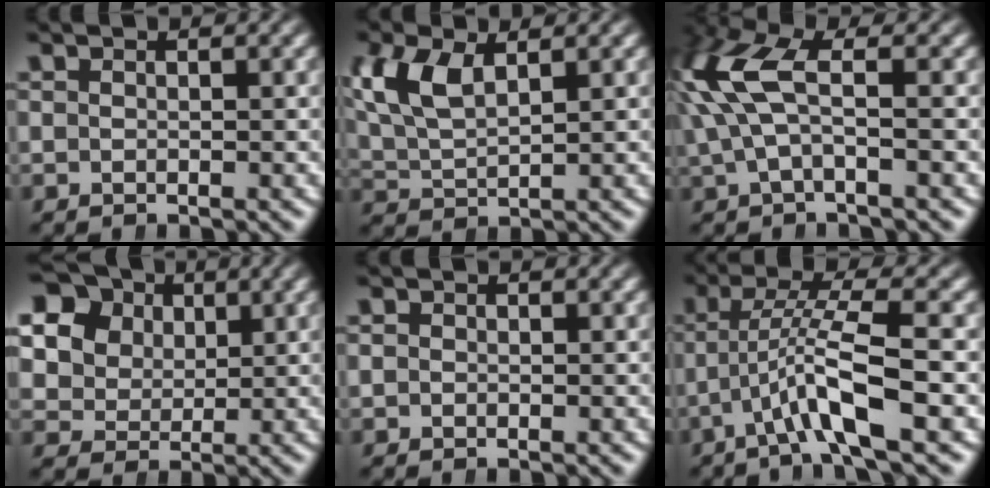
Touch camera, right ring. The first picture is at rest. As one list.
[{"total": 5.2, "force": [1.6, 3.7, 3.2], "torque": [-0.098, -0.009, 0.036]}, {"total": 5.6, "force": [0.9, 3.0, 4.6], "torque": [-0.114, 0.001, 0.020]}, {"total": 12.4, "force": [4.1, 10.4, 5.4], "torque": [-0.124, -0.001, 0.058]}, {"total": 0.9, "force": [-0.1, 0.9, 0.1], "torque": [-0.007, -0.006, 0.001]}, {"total": 4.6, "force": [-0.4, 1.3, 4.4], "torque": [-0.082, -0.006, -0.005]}]